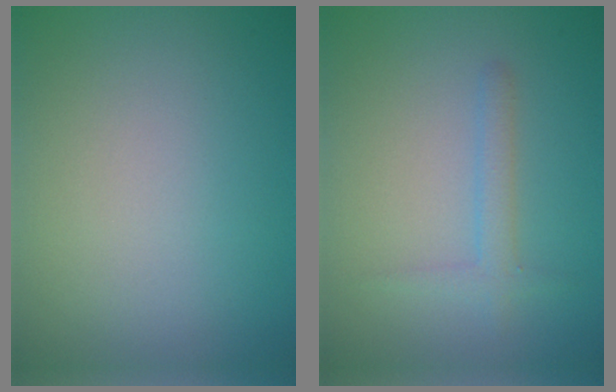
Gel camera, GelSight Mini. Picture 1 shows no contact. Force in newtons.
{"total": 1.7, "press": 1.7, "slide": 0.1}